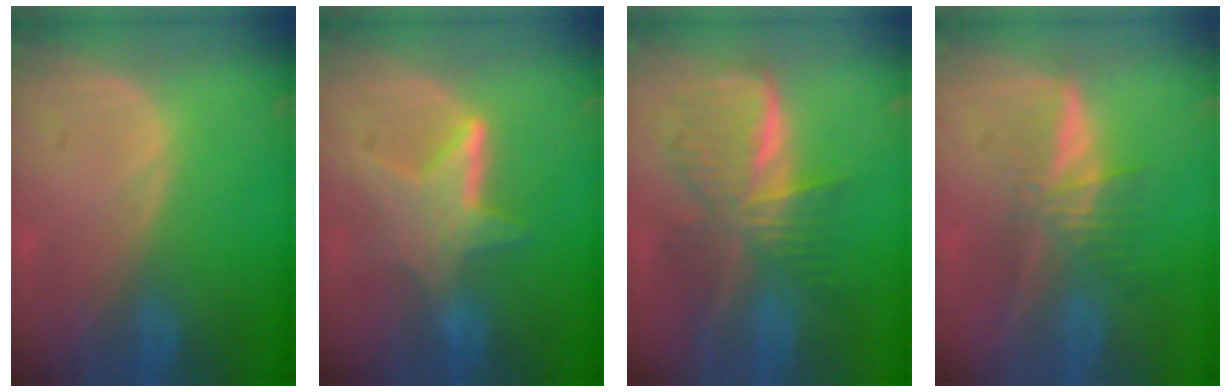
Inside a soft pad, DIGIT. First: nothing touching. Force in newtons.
{"total": 6.2, "press": 6.0, "slide": 1.4}
{"total": 9.4, "press": 9.4, "slide": 0.6}
{"total": 5.9, "press": 5.5, "slide": 1.9}